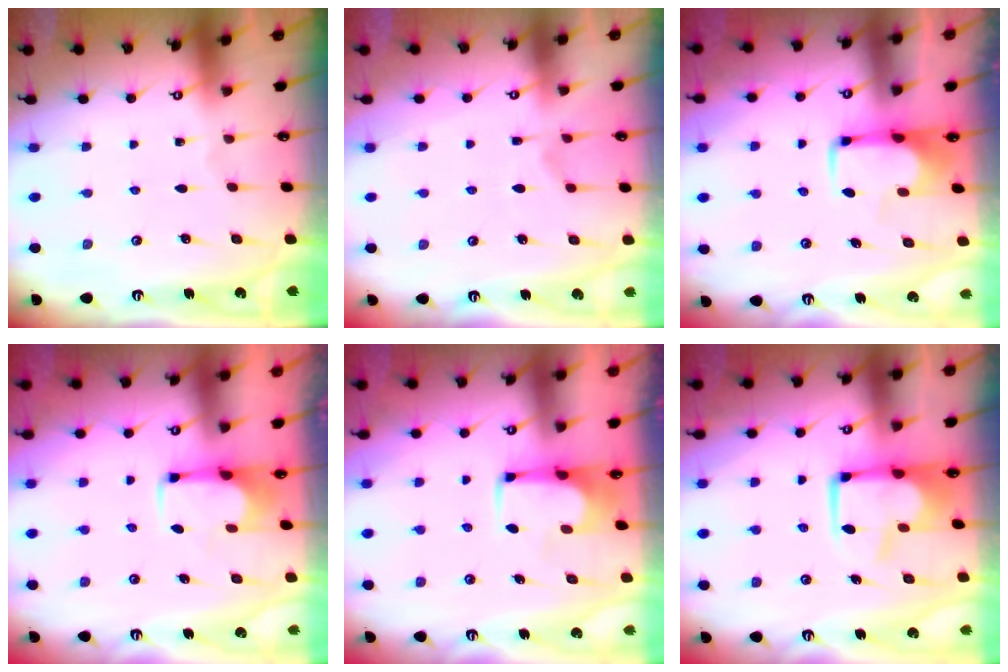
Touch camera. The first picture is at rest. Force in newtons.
{"total": 5.7, "press": 5.6, "slide": 1.4}
{"total": 1.9, "press": 1.9, "slide": 0.5}
{"total": 2.5, "press": 2.3, "slide": 0.9}
{"total": 1.0, "press": 1.0, "slide": 0.1}
{"total": 2.6, "press": 2.3, "slide": 1.2}